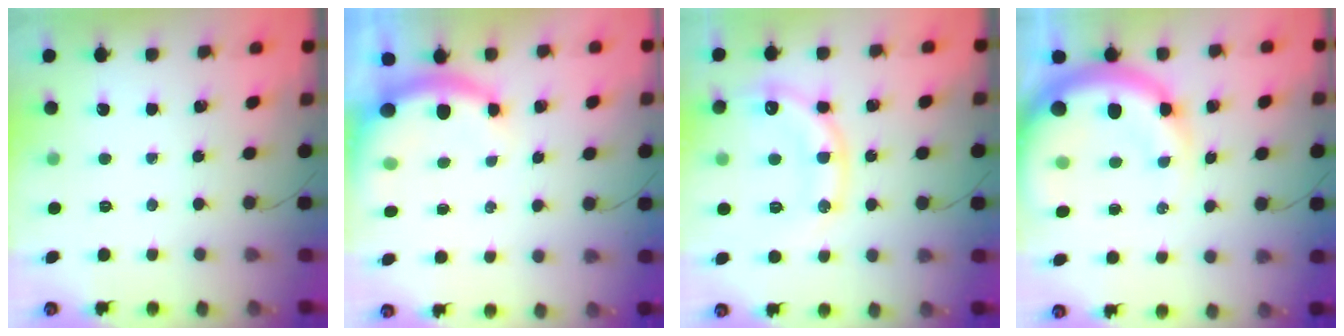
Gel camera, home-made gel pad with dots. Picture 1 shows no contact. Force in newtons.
{"total": 7.3, "press": 7.2, "slide": 0.7}
{"total": 16.5, "press": 16.4, "slide": 2.1}
{"total": 13.4, "press": 13.1, "slide": 2.6}